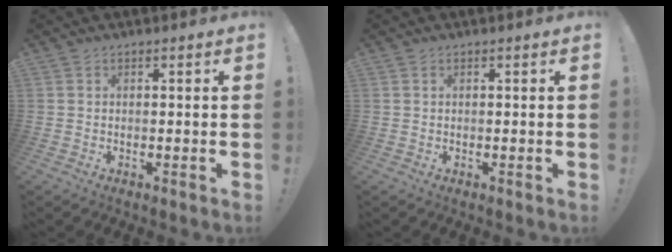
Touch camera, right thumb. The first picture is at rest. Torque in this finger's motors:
{"motor_torque": [-0.20, 0.08, 0.39, -0.21, -0.02]}